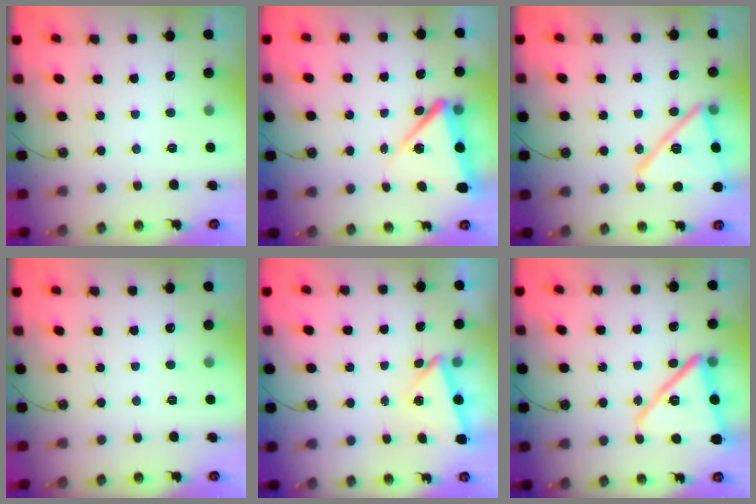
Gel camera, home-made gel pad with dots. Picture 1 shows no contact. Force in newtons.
{"total": 8.4, "press": 8.4, "slide": 0.6}
{"total": 19.2, "press": 19.2, "slide": 0.5}
{"total": 0.0}
{"total": 2.9, "press": 2.6, "slide": 1.2}
{"total": 17.7, "press": 17.5, "slide": 2.6}